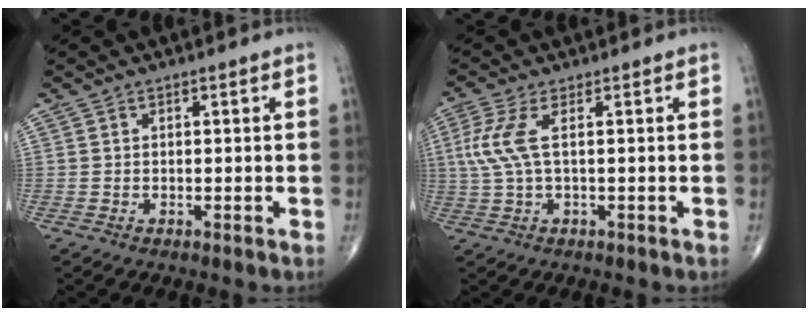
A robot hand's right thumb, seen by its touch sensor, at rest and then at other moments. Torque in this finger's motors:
{"motor_torque": [-0.34, 0.51, 0.88, 0.11, 0.29]}